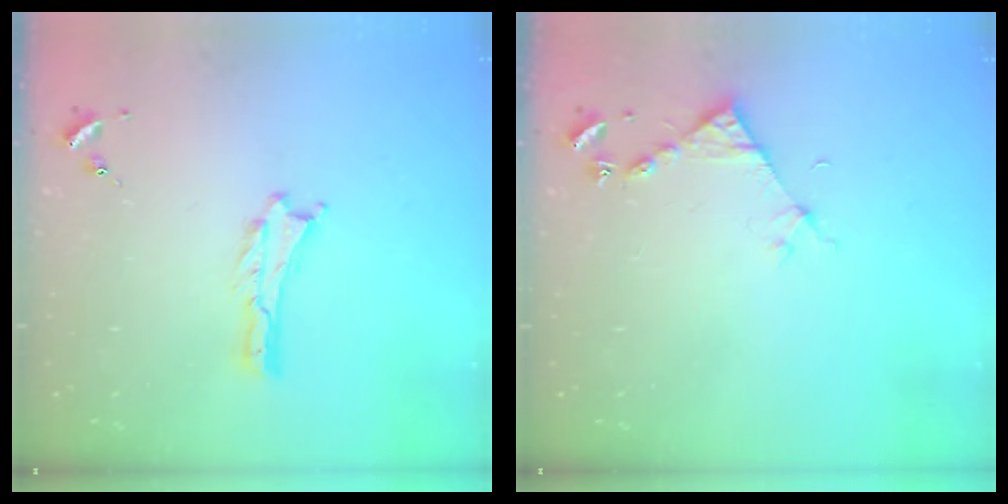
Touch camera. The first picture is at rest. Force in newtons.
{"total": 4.1, "press": 4.1, "slide": 0.3}